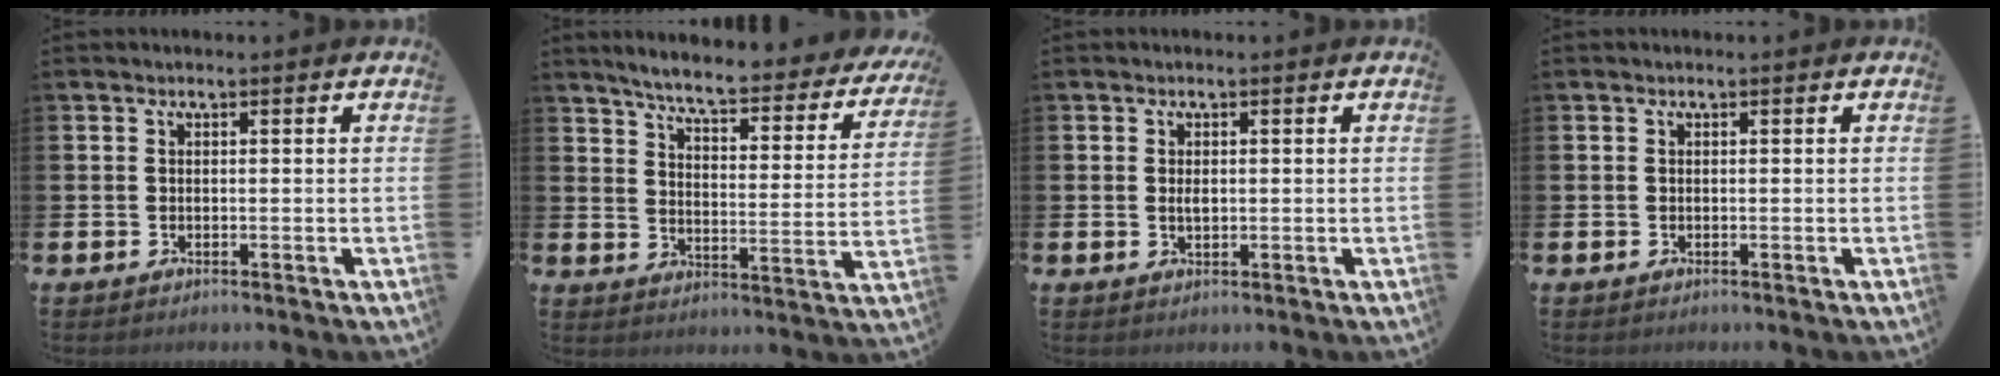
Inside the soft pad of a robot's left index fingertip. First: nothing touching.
{"total": 6.0, "force": [5.4, 0.5, 2.6], "torque": [-0.075, -0.046, 0.085]}
{"total": 1.0, "force": [0.2, 0.5, 0.8], "torque": [-0.015, 0.003, 0.002]}
{"total": 0.0}